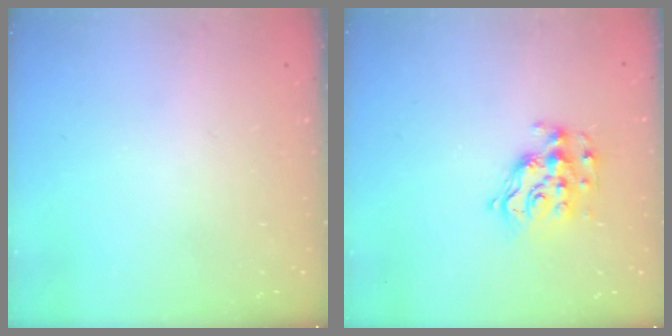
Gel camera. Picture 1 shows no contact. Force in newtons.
{"total": 11.7, "press": 11.7, "slide": 0.4}